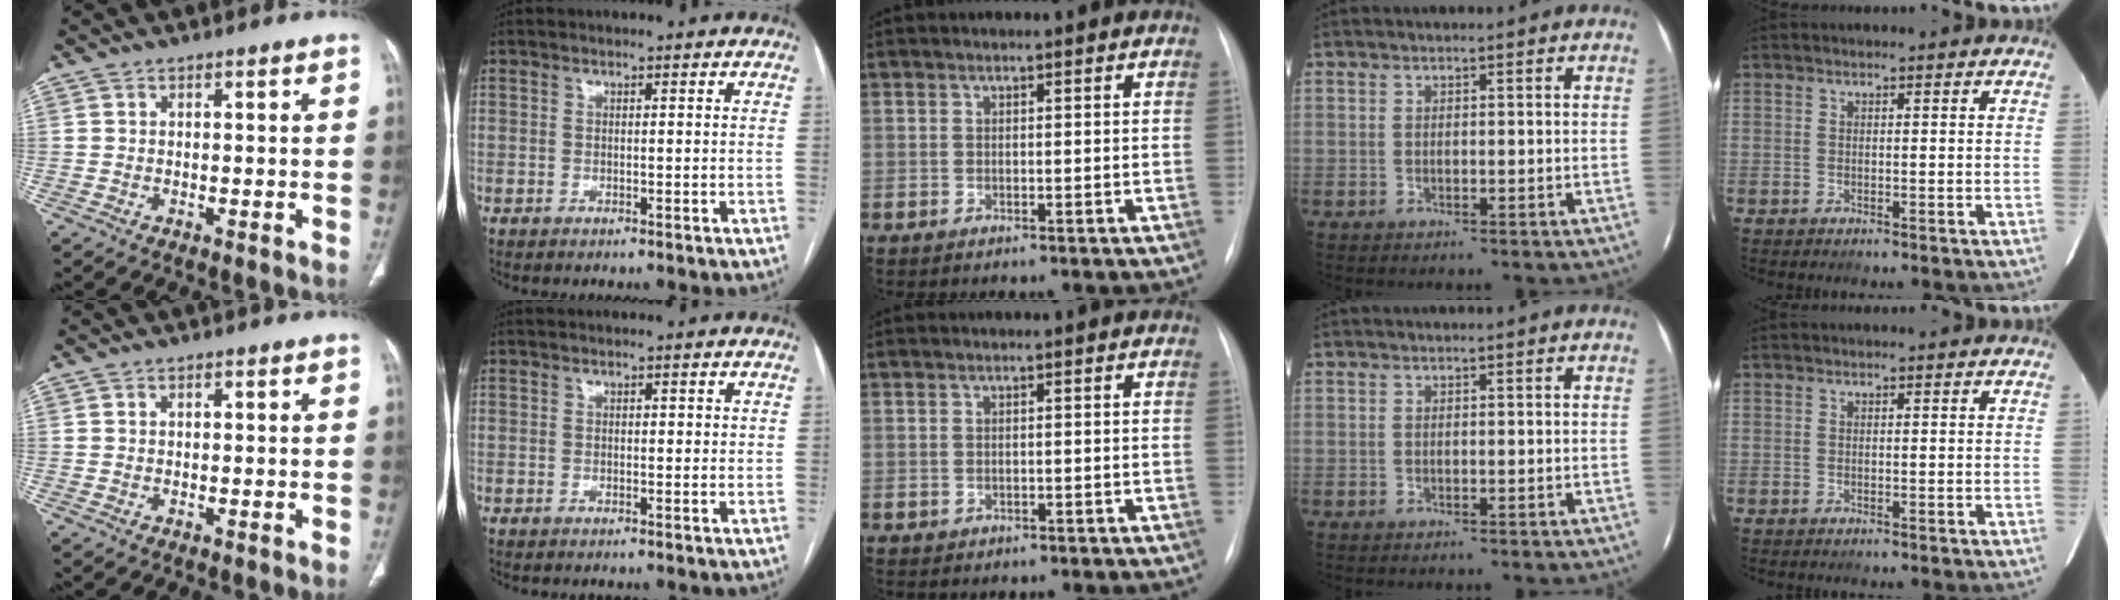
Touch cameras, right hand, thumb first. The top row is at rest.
{"thumb": {"total": 0.6, "force": [0.2, 0.4, 0.4], "torque": [-0.008, 0.001, 0.003]}, "index": {"total": 0.9, "force": [0.3, 0.5, 0.6], "torque": [-0.006, 0.003, 0.003]}, "middle": {"total": 0.7, "force": [-0.2, 0.6, 0.1], "torque": [-0.004, 0.002, 0.000]}}